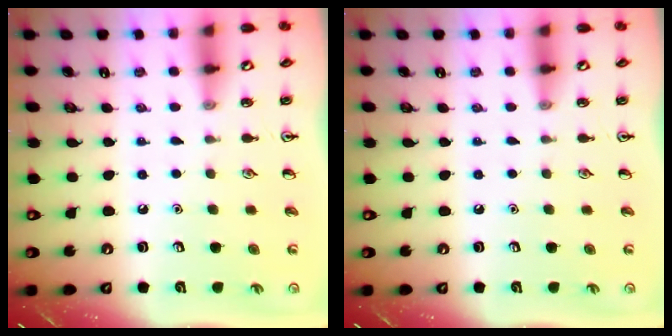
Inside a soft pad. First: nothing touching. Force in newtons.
{"total": 0.0}